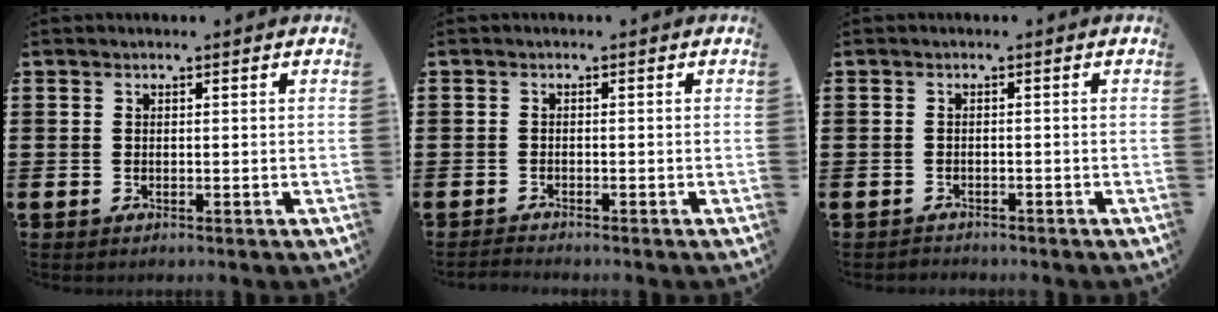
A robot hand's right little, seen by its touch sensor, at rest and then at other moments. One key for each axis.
{"total": 0.8, "fx": -0.8, "fy": 0.0, "fz": 0.1, "tx": -0.005, "ty": -0.001, "tz": -0.016}
{"total": 0.7, "fx": -0.6, "fy": 0.0, "fz": -0.3, "tx": 0.005, "ty": -0.002, "tz": -0.012}